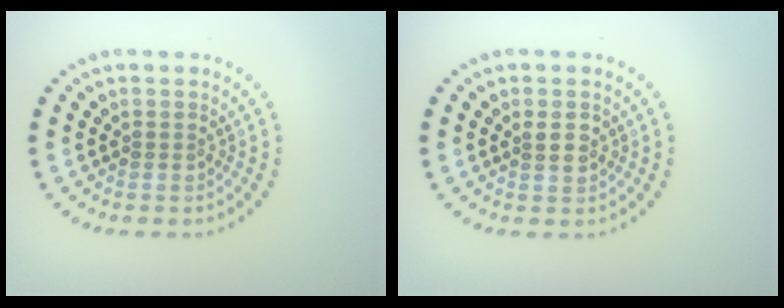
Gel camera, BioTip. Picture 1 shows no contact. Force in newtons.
{"total": 1.3, "press": 1.2, "slide": 0.5}